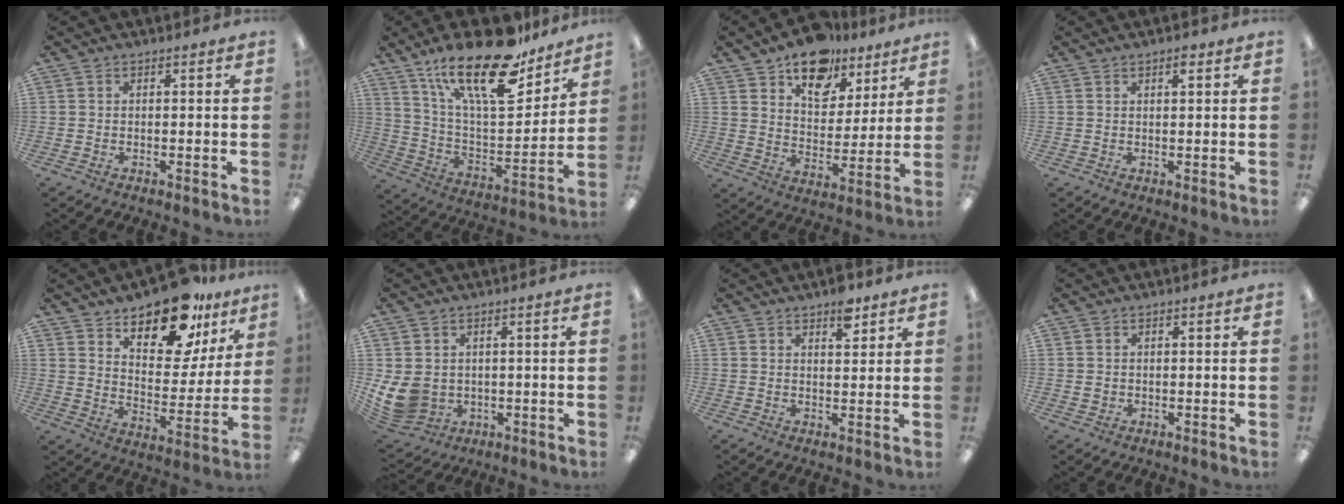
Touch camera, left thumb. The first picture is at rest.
{"total": 24.9, "force": [16.9, 9.3, 15.8], "torque": [-0.255, -0.098, 0.287]}
{"total": 14.7, "force": [11.0, 8.2, 5.4], "torque": [-0.078, -0.068, 0.199]}
{"total": 1.7, "force": [1.3, 0.6, 0.9], "torque": [-0.011, -0.003, 0.021]}
{"total": 18.0, "force": [14.0, 7.5, 8.4], "torque": [-0.127, -0.092, 0.241]}
{"total": 8.4, "force": [0.5, 7.4, 4.0], "torque": [-0.104, -0.001, 0.015]}
{"total": 5.6, "force": [3.8, 2.7, 3.2], "torque": [-0.030, -0.022, 0.060]}
{"total": 1.0, "force": [0.2, 0.9, 0.2], "torque": [-0.005, 0.004, 0.003]}